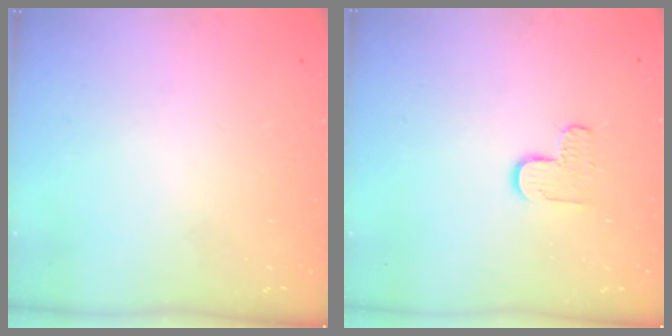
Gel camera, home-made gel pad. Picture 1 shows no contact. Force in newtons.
{"total": 5.9, "press": 5.9, "slide": 0.5}